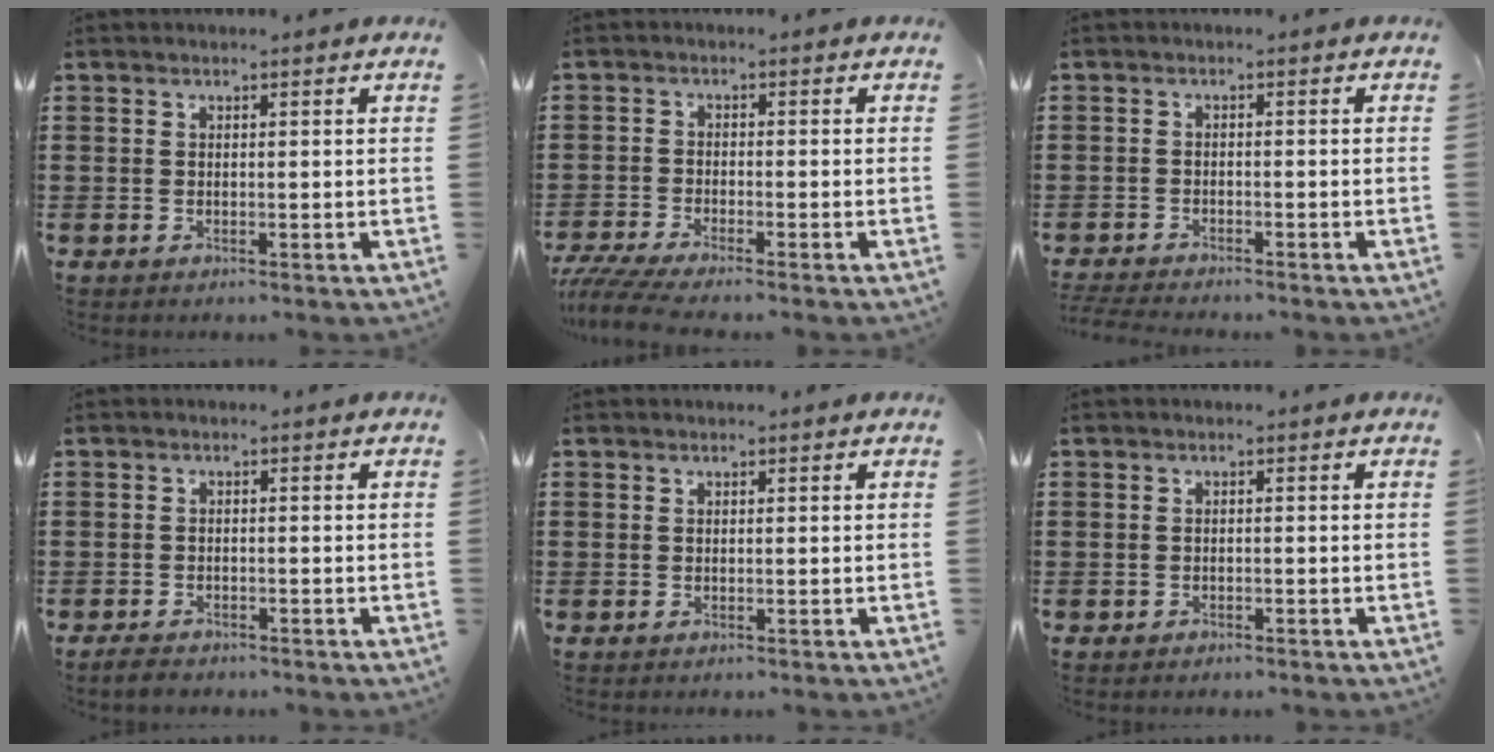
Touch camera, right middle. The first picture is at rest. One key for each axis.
{"total": 3.4, "fx": -3.0, "fy": -0.1, "fz": 1.5, "tx": -0.048, "ty": -0.015, "tz": -0.066}
{"total": 2.3, "fx": -2.2, "fy": 0.0, "fz": 0.3, "tx": -0.015, "ty": -0.003, "tz": -0.049}
{"total": 1.4, "fx": -1.4, "fy": 0.3, "fz": 0.2, "tx": -0.008, "ty": 0.002, "tz": -0.029}
{"total": 0.0}
{"total": 0.7, "fx": -0.7, "fy": 0.3, "fz": 0.1, "tx": -0.002, "ty": 0.001, "tz": -0.015}